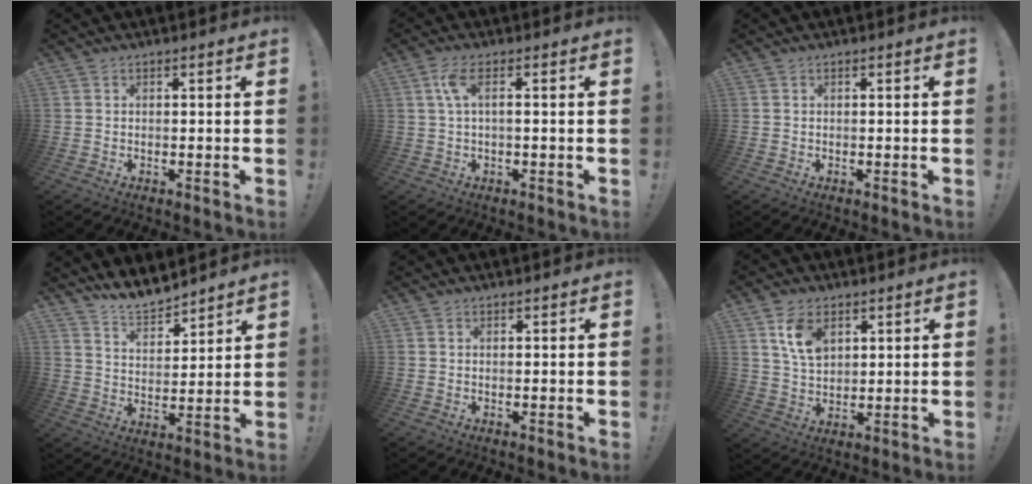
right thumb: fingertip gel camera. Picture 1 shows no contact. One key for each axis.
{"total": 4.8, "fx": 0.9, "fy": 1.1, "fz": 4.6, "tx": -0.098, "ty": 0.001, "tz": 0.014}
{"total": 0.0}
{"total": 9.2, "fx": 8.7, "fy": 2.4, "fz": 1.6, "tx": -0.037, "ty": -0.076, "tz": 0.164}
{"total": 0.5, "fx": 0.3, "fy": -0.3, "fz": -0.2, "tx": 0.013, "ty": -0.006, "tz": 0.005}
{"total": 9.1, "fx": 4.4, "fy": 5.6, "fz": 5.6, "tx": -0.089, "ty": -0.011, "tz": 0.084}